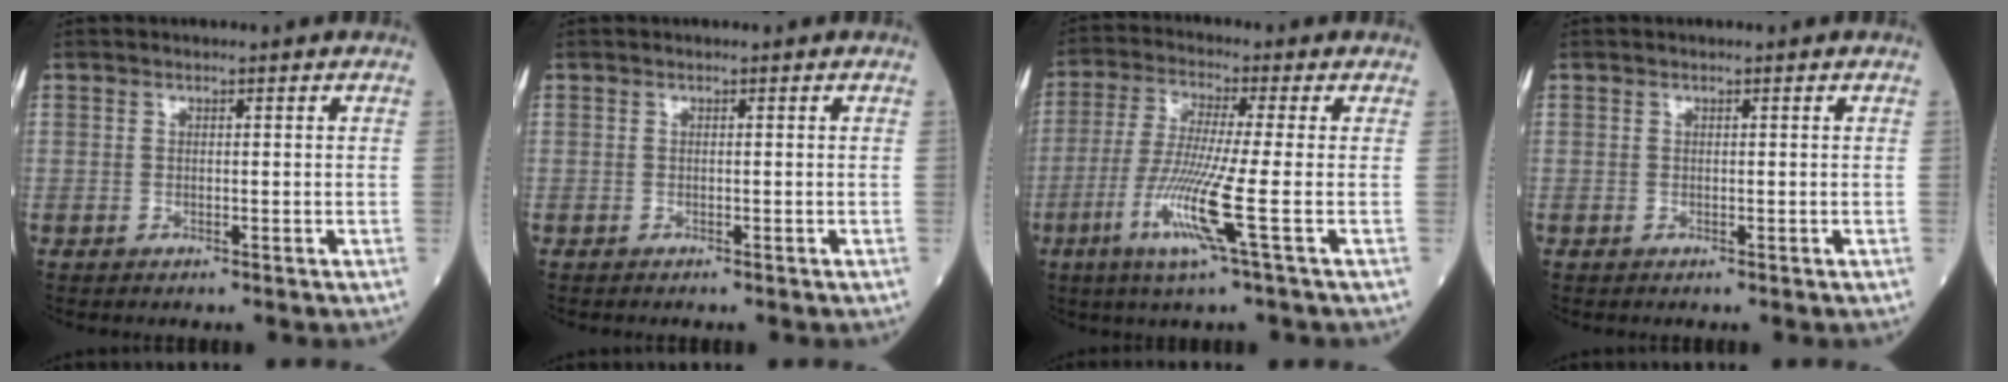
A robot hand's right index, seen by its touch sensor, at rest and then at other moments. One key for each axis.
{"total": 0.0}
{"total": 10.0, "fx": -3.6, "fy": -1.4, "fz": 9.3, "tx": -0.193, "ty": -0.026, "tz": -0.076}
{"total": 0.0}